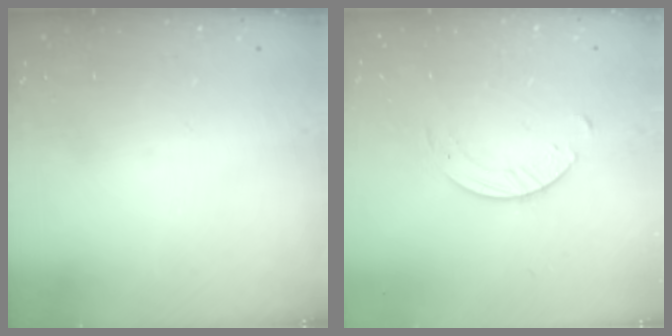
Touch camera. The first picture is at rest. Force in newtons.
{"total": 1.4, "press": 1.4, "slide": 0.2}